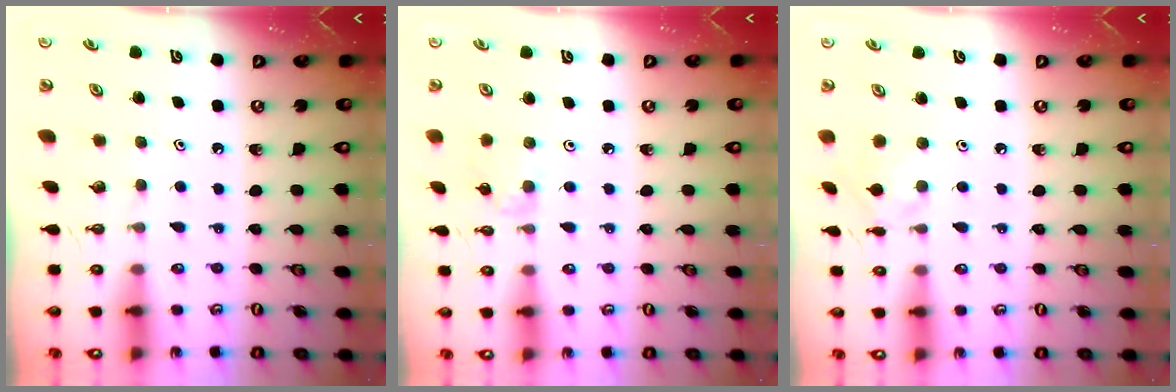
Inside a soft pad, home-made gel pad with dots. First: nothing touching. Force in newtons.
{"total": 2.2, "press": 2.2, "slide": 0.4}
{"total": 2.2, "press": 2.1, "slide": 0.5}